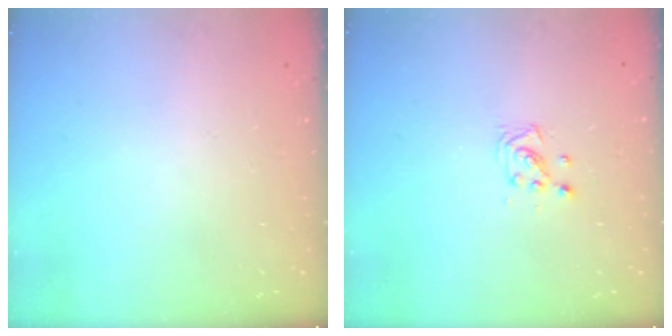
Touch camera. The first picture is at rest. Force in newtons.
{"total": 2.9, "press": 2.9, "slide": 0.3}